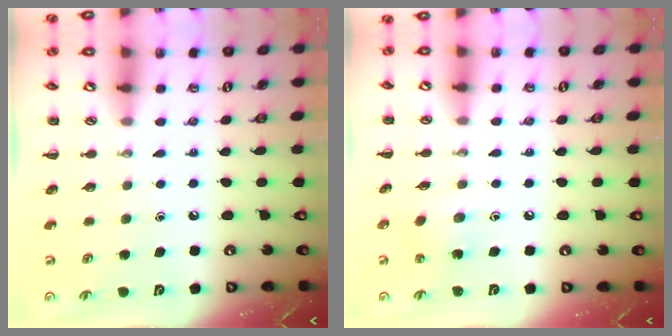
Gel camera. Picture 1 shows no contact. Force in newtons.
{"total": 4.0, "press": 3.9, "slide": 0.3}